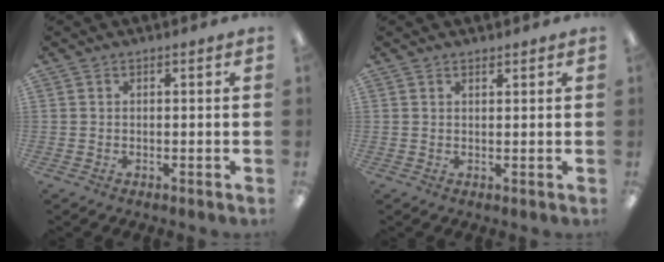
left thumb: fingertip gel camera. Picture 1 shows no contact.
{"total": 1.2, "force": [1.0, 0.4, 0.4], "torque": [-0.001, -0.004, 0.018]}